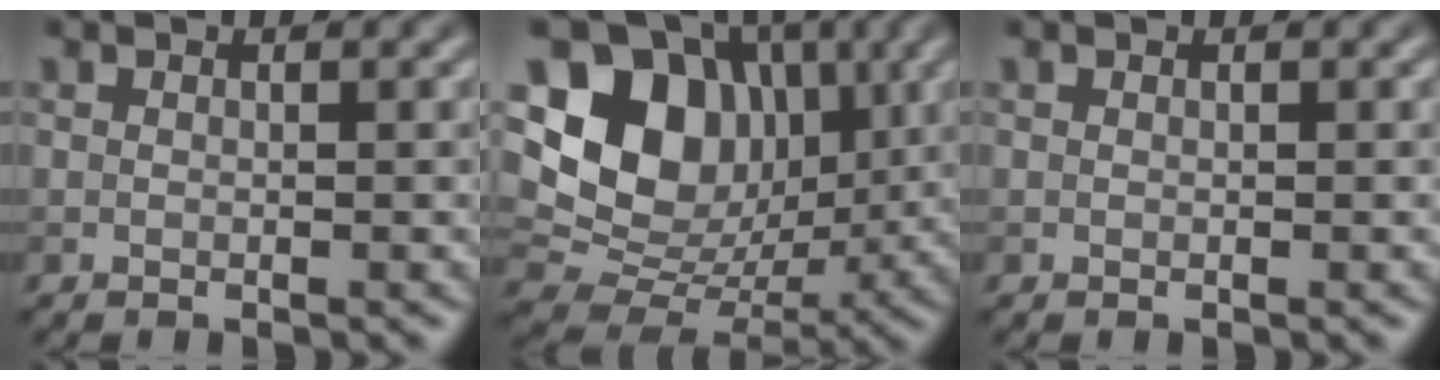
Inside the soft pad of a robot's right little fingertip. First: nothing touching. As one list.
[{"total": 13.6, "force": [3.3, 11.0, 7.4], "torque": [-0.144, 0.022, 0.054]}, {"total": 0.0}]